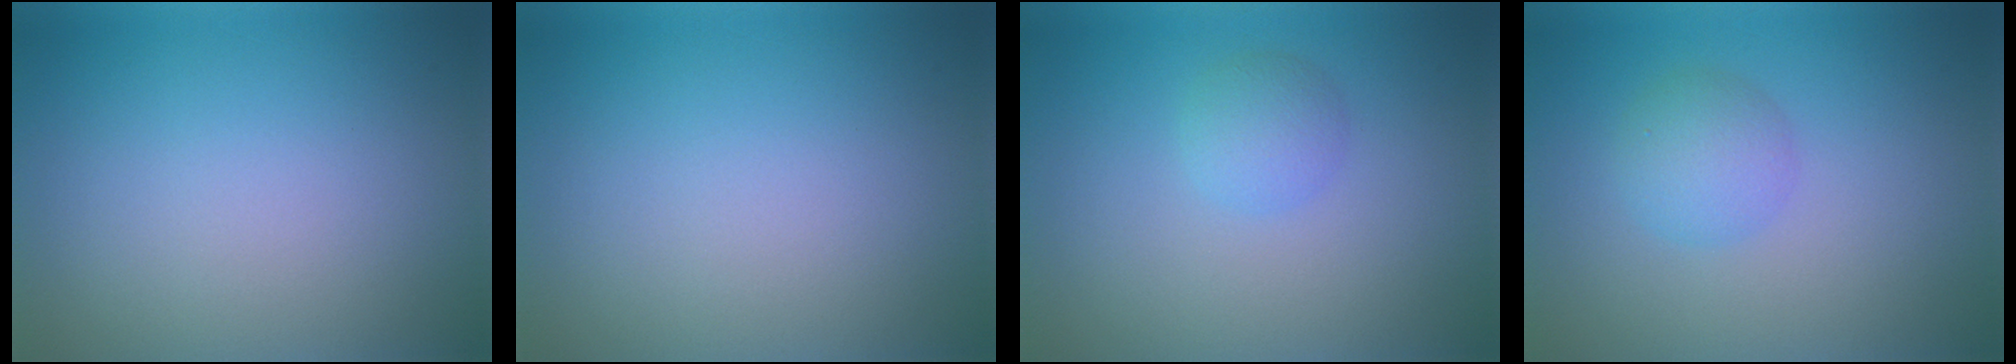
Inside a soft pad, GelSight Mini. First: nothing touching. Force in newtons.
{"total": 0.0}
{"total": 1.9, "press": 1.9, "slide": 0.1}
{"total": 2.7, "press": 2.7, "slide": 0.1}